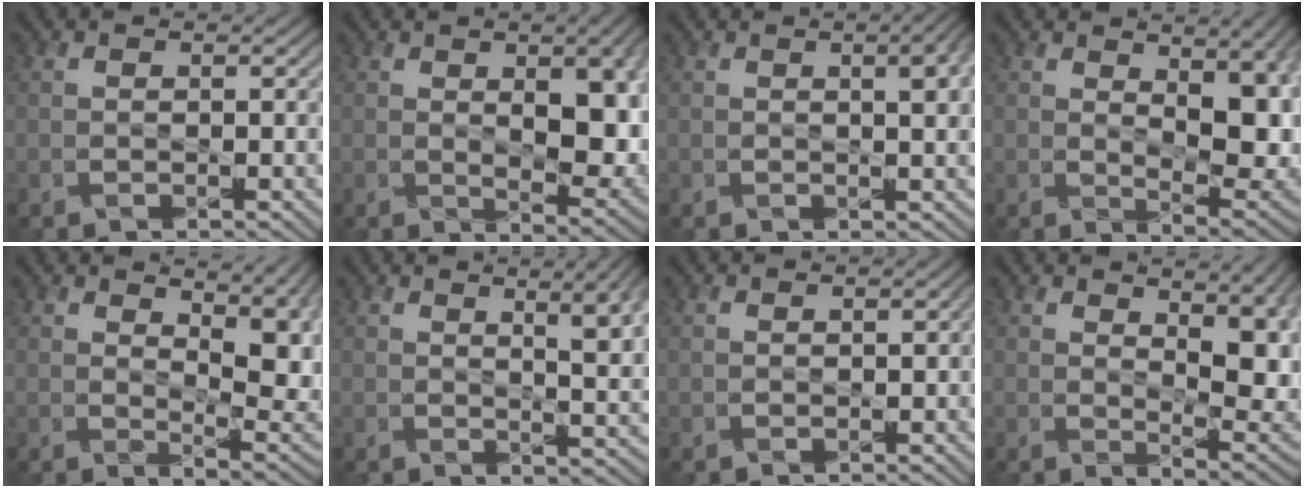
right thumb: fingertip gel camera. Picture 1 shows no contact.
{"total": 10.4, "force": [1.4, 4.6, 9.2], "torque": [-0.136, -0.007, 0.031]}
{"total": 4.5, "force": [1.3, 1.4, 4.1], "torque": [-0.042, 0.008, 0.013]}
{"total": 11.2, "force": [3.6, 4.6, 9.6], "torque": [-0.150, -0.011, 0.063]}
{"total": 11.1, "force": [5.8, 3.8, 8.7], "torque": [-0.137, -0.002, 0.085]}
{"total": 8.6, "force": [3.4, 2.7, 7.4], "torque": [-0.077, 0.018, 0.041]}
{"total": 1.0, "force": [-0.2, 0.6, 0.8], "torque": [-0.011, -0.003, 0.000]}
{"total": 10.8, "force": [4.4, 4.0, 8.9], "torque": [-0.135, -0.006, 0.070]}